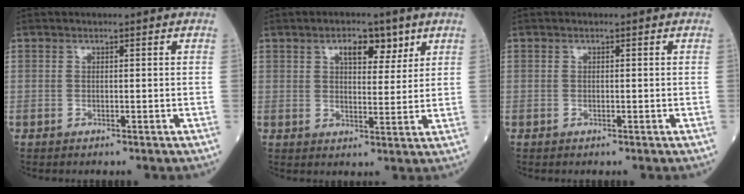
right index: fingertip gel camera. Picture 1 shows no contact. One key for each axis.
{"total": 5.5, "fx": 3.1, "fy": 2.6, "fz": 3.8, "tx": -0.055, "ty": 0.005, "tz": 0.046}
{"total": 0.0}